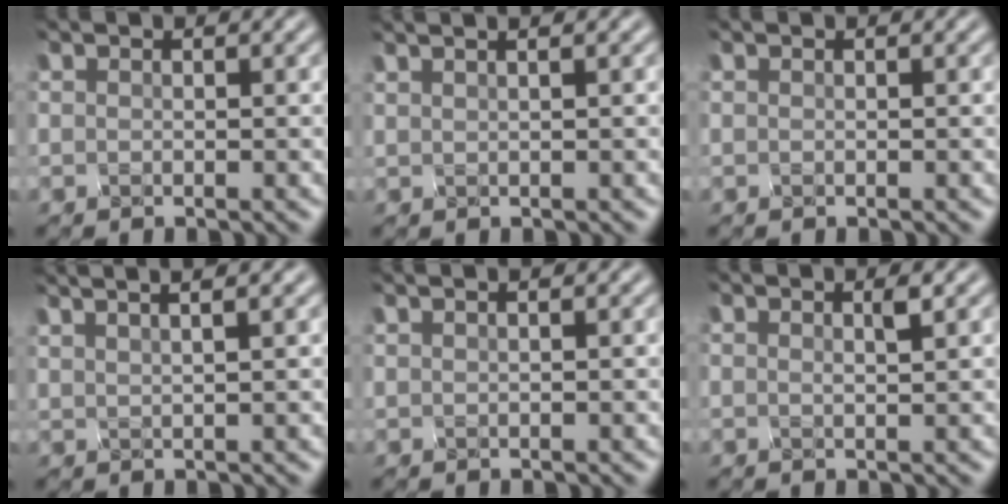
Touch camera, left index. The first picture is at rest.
{"total": 3.6, "force": [2.0, 1.5, 2.5], "torque": [-0.017, 0.025, 0.002]}
{"total": 0.0}
{"total": 4.9, "force": [3.1, 1.6, 3.5], "torque": [-0.032, 0.031, 0.014]}
{"total": 2.5, "force": [1.4, 1.1, 1.8], "torque": [-0.009, 0.020, -0.004]}
{"total": 0.8, "force": [0.0, 0.1, 0.8], "torque": [-0.009, -0.001, 0.000]}